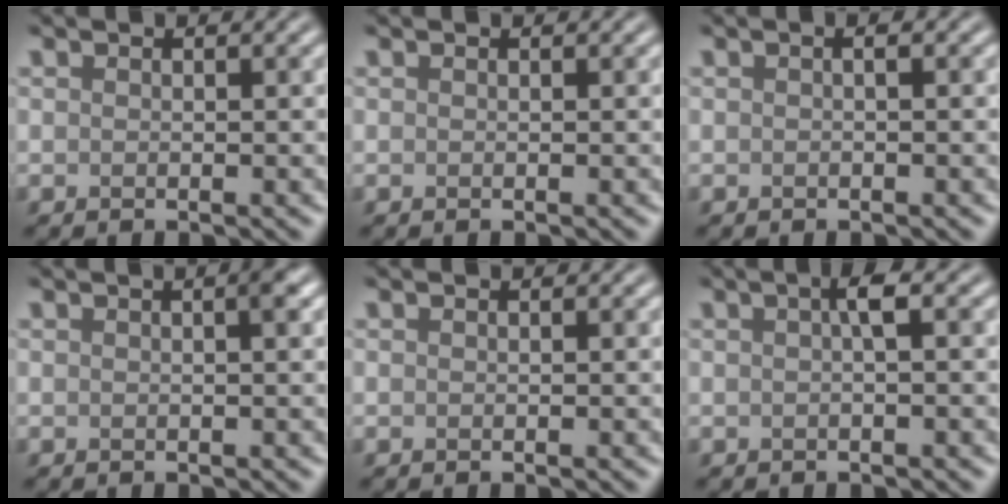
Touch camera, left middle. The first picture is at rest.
{"total": 0.0}
{"total": 0.7, "force": [0.0, 0.1, 0.6], "torque": [-0.013, 0.001, -0.001]}
{"total": 1.3, "force": [0.3, 0.2, 1.2], "torque": [-0.015, 0.006, 0.003]}
{"total": 0.0}
{"total": 1.6, "force": [0.3, 0.2, 1.6], "torque": [-0.029, 0.007, 0.003]}